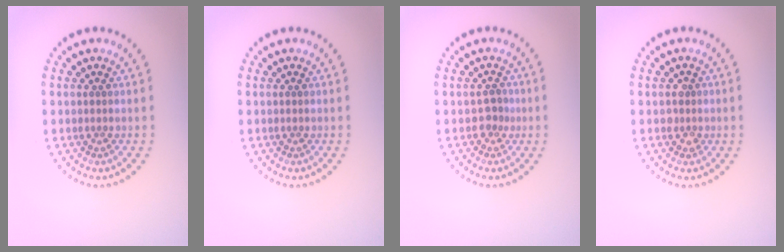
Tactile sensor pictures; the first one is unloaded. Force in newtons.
{"total": 0.0}
{"total": 1.2, "press": 1.1, "slide": 0.6}
{"total": 1.1, "press": 1.0, "slide": 0.4}